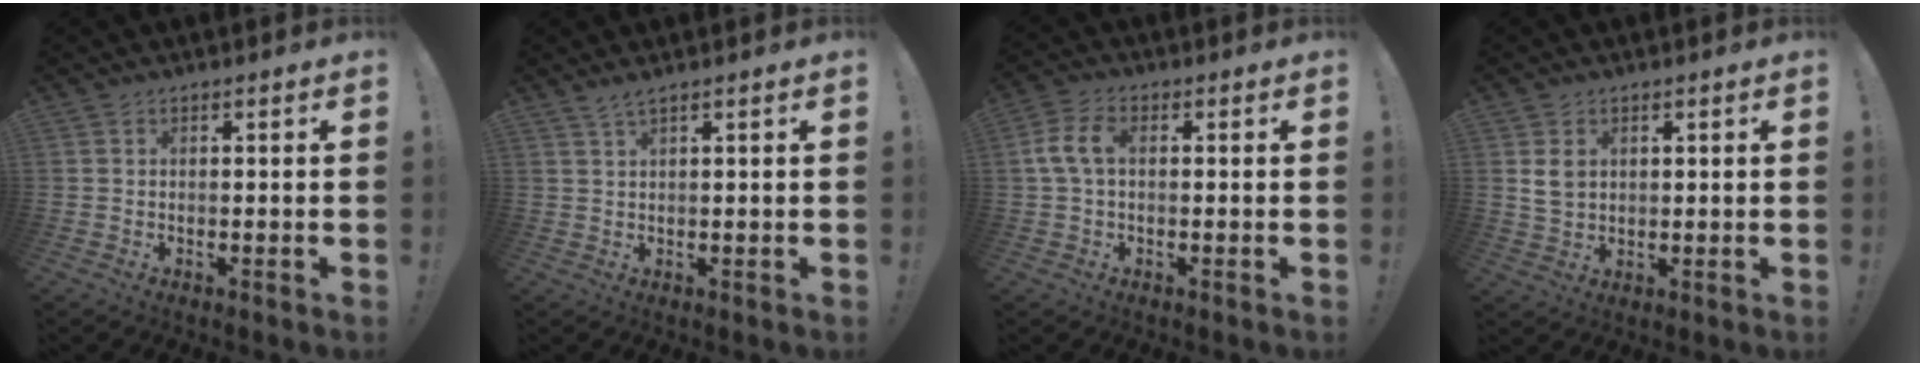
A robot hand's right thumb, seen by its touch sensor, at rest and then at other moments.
{"total": 1.8, "force": [1.3, -0.2, 1.2], "torque": [-0.031, -0.002, 0.024]}
{"total": 6.8, "force": [0.6, 4.0, 5.4], "torque": [-0.121, 0.010, 0.012]}
{"total": 4.7, "force": [1.4, 3.7, 2.6], "torque": [-0.036, 0.004, 0.027]}